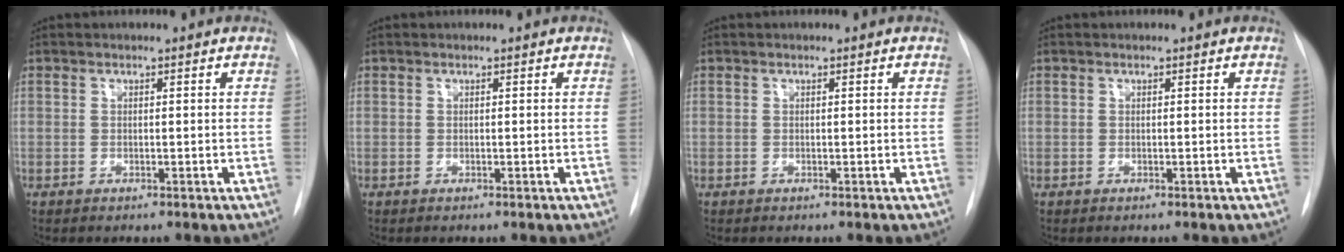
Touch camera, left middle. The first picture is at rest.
{"total": 0.0}
{"total": 0.0}
{"total": 0.0}